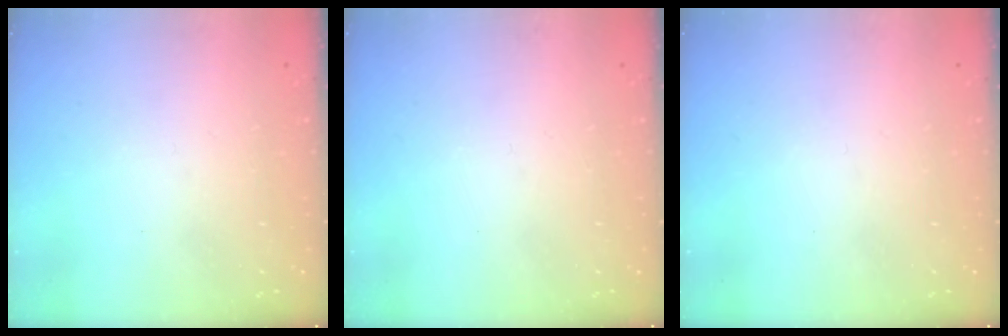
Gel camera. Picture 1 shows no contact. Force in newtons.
{"total": 0.0}
{"total": 0.0}